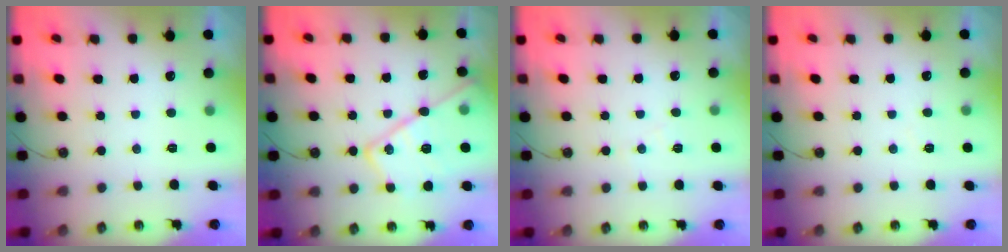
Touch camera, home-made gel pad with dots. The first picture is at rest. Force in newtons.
{"total": 19.6, "press": 19.5, "slide": 1.7}
{"total": 5.6, "press": 5.6, "slide": 0.8}
{"total": 3.4, "press": 3.4, "slide": 0.5}